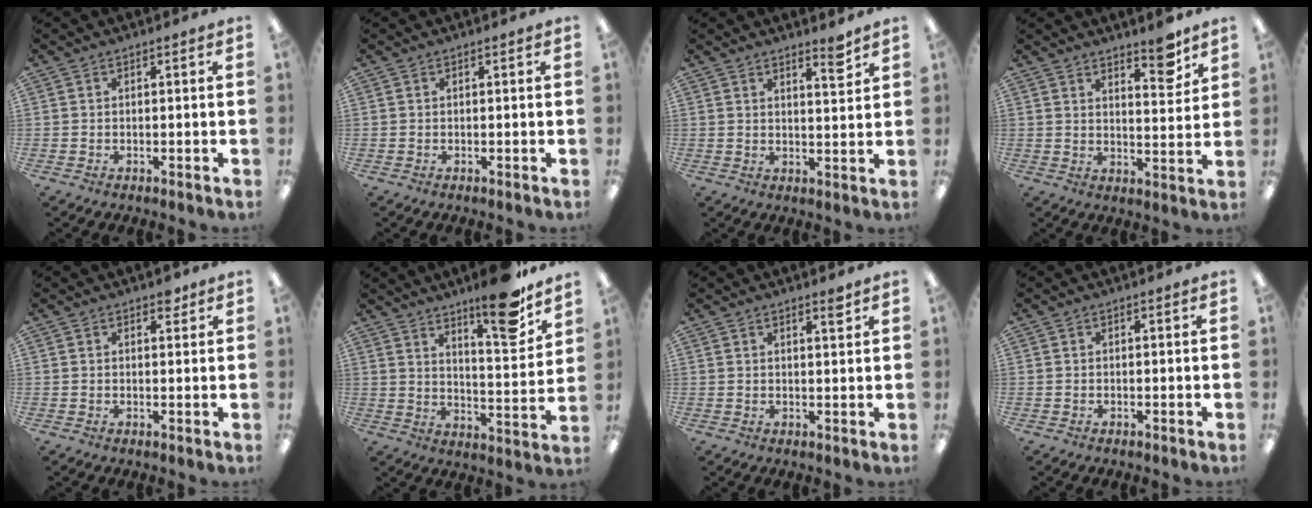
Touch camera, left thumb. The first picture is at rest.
{"total": 0.0}
{"total": 4.5, "force": [3.6, 0.5, 2.6], "torque": [-0.027, -0.029, 0.055]}
{"total": 6.9, "force": [5.6, 1.8, 3.6], "torque": [-0.029, -0.044, 0.090]}
{"total": 2.4, "force": [1.8, 1.2, 1.2], "torque": [-0.001, -0.007, 0.026]}
{"total": 15.4, "force": [11.8, 3.4, 9.3], "torque": [-0.125, -0.083, 0.188]}
{"total": 2.5, "force": [2.0, 0.3, 1.5], "torque": [-0.018, -0.009, 0.032]}
{"total": 0.0}